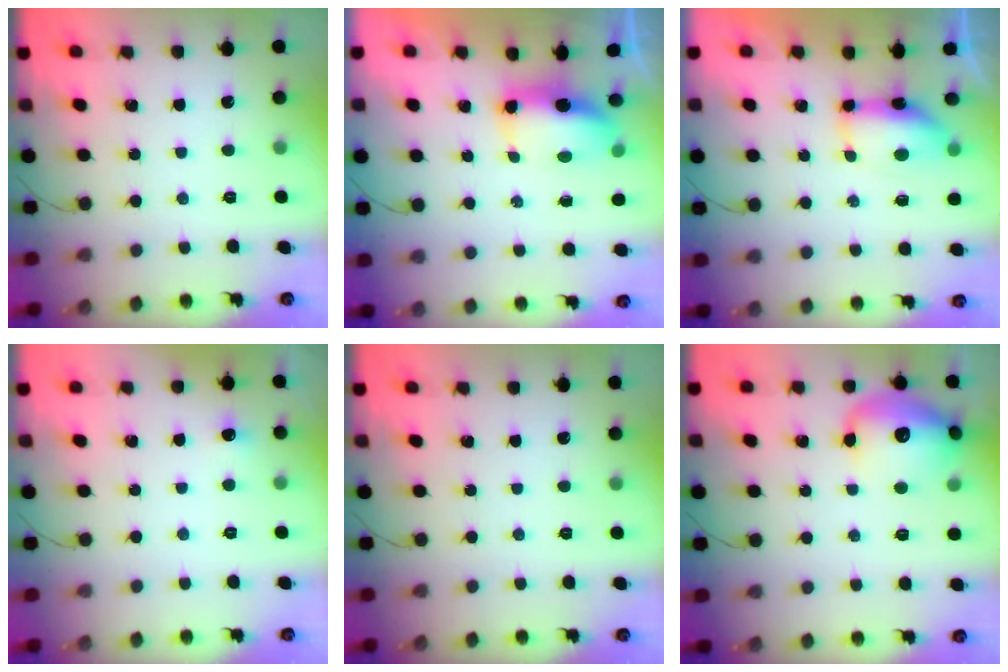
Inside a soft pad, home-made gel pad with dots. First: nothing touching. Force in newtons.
{"total": 8.0, "press": 7.7, "slide": 1.8}
{"total": 14.1, "press": 9.7, "slide": 10.3}
{"total": 3.5, "press": 3.2, "slide": 1.5}
{"total": 0.0}
{"total": 14.9, "press": 14.8, "slide": 1.4}